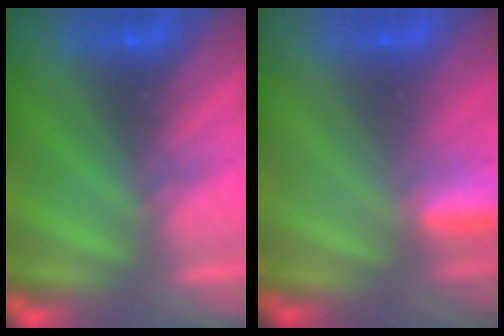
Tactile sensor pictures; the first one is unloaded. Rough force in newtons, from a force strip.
{"total": 3.0}